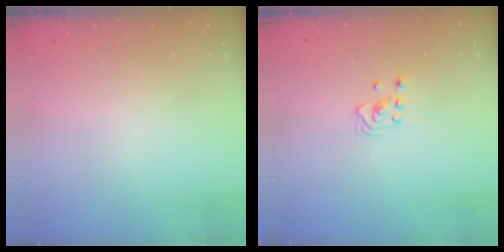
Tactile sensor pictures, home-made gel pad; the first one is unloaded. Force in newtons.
{"total": 3.0, "press": 2.6, "slide": 1.5}